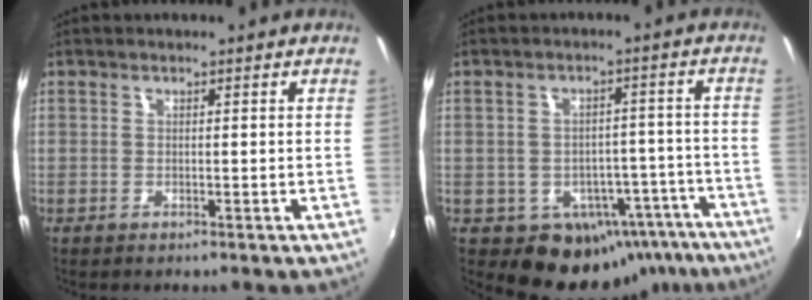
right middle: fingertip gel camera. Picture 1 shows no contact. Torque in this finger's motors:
{"motor_torque": [-0.22, -0.55, 0.02, -0.01]}